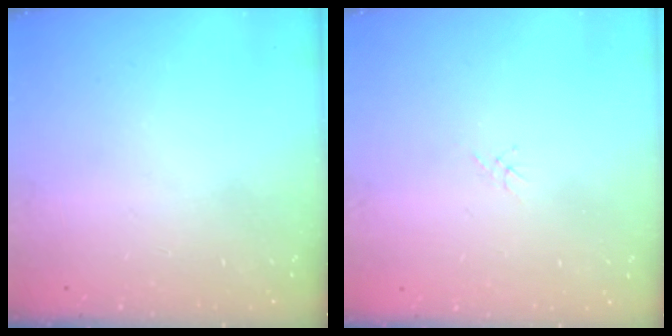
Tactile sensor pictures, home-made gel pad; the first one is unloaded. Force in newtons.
{"total": 1.3, "press": 1.2, "slide": 0.3}